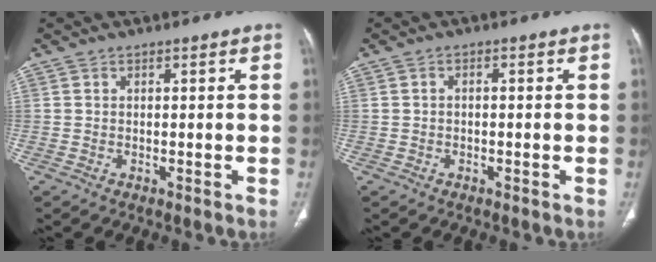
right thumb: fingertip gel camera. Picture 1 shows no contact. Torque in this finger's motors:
{"motor_torque": [-0.11, -0.15, -0.25, -0.01, 0.04]}